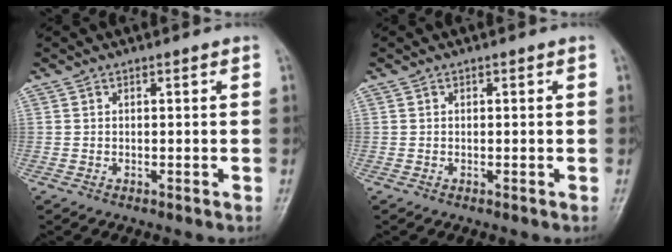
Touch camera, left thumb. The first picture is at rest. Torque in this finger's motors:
{"motor_torque": [-0.17, 0.17, -0.07, 0.05, 0.00]}